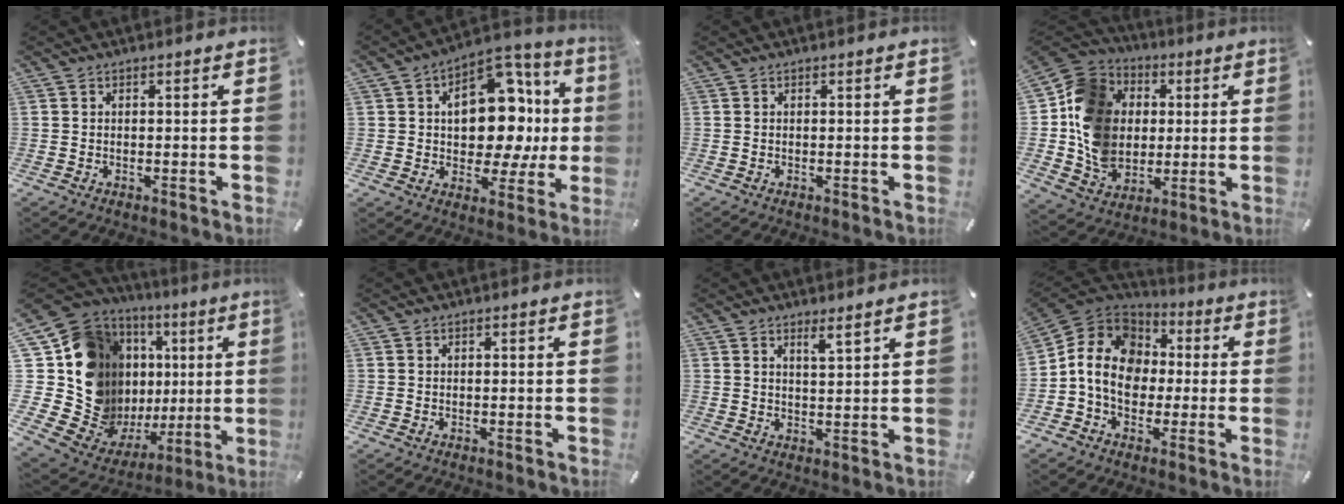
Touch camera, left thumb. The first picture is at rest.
{"total": 18.0, "force": [2.3, 12.0, 13.3], "torque": [-0.181, -0.020, 0.039]}
{"total": 0.0}
{"total": 15.3, "force": [-0.3, 13.8, 6.6], "torque": [-0.138, 0.010, -0.001]}
{"total": 21.5, "force": [2.8, 15.8, 14.4], "torque": [-0.256, -0.087, 0.093]}
{"total": 0.0}
{"total": 3.0, "force": [2.6, -0.1, 1.6], "torque": [-0.035, -0.010, 0.046]}
{"total": 13.3, "force": [-1.6, 11.3, 6.7], "torque": [-0.143, 0.021, -0.027]}